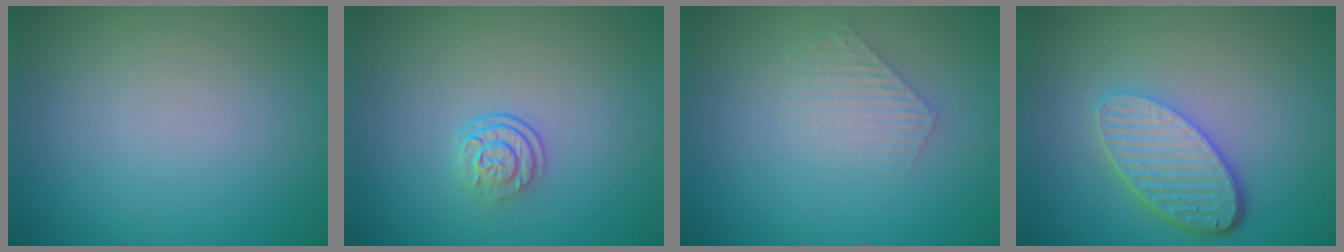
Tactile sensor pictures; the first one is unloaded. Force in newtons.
{"total": 2.5, "press": 1.8, "slide": 1.8}
{"total": 1.9, "press": 1.9, "slide": 0.3}
{"total": 5.3, "press": 3.9, "slide": 3.6}